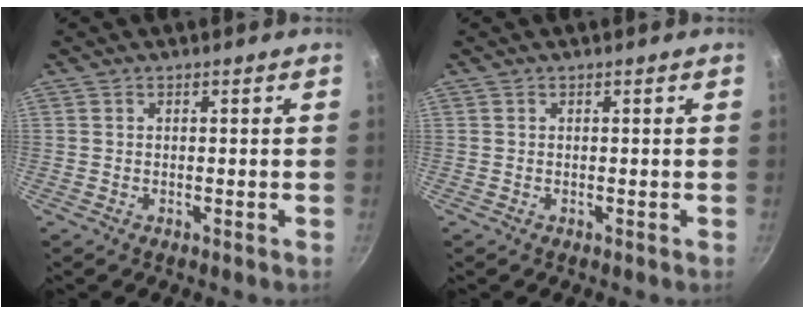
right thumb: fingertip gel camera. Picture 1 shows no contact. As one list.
[{"total": 0.0}]